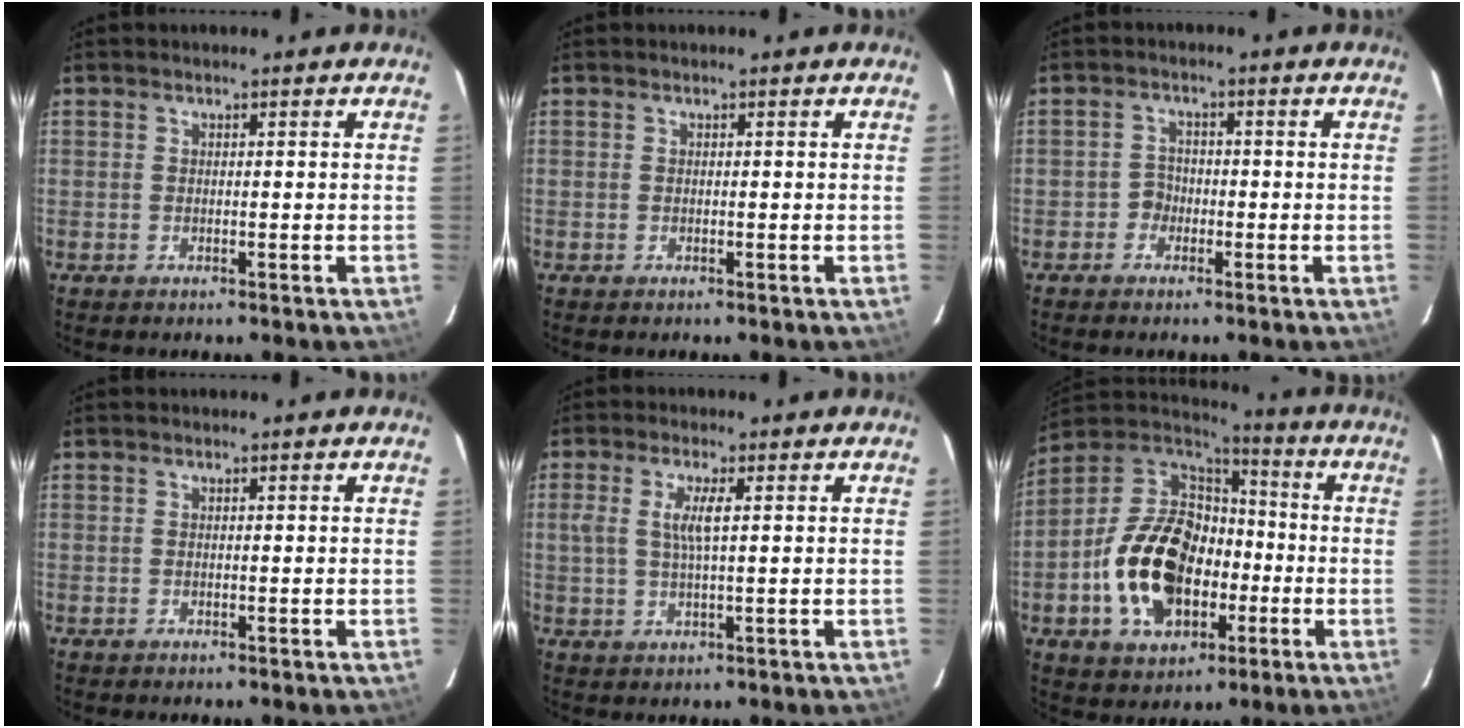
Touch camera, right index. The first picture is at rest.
{"total": 0.0}
{"total": 2.4, "force": [-1.4, 1.9, 0.1], "torque": [-0.001, 0.008, -0.027]}
{"total": 0.0}
{"total": 4.3, "force": [0.7, 0.7, 4.2], "torque": [-0.083, 0.000, 0.015]}
{"total": 20.9, "force": [-4.9, 13.9, 14.9], "torque": [-0.317, 0.024, -0.071]}